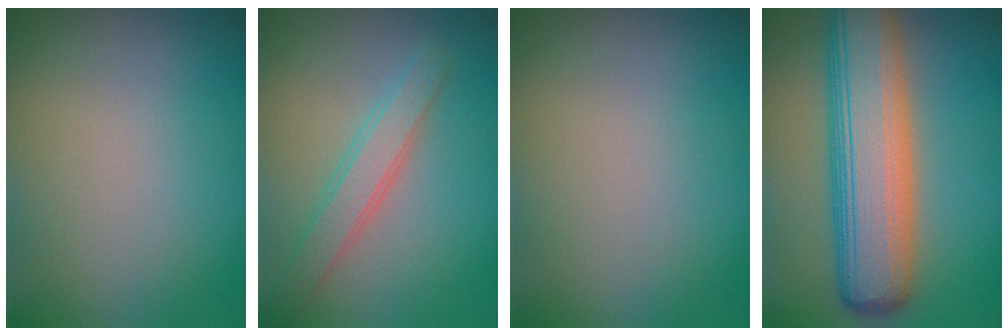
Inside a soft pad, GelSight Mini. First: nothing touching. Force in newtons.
{"total": 2.8, "press": 2.8, "slide": 0.1}
{"total": 0.0}
{"total": 10.5, "press": 10.5, "slide": 0.5}